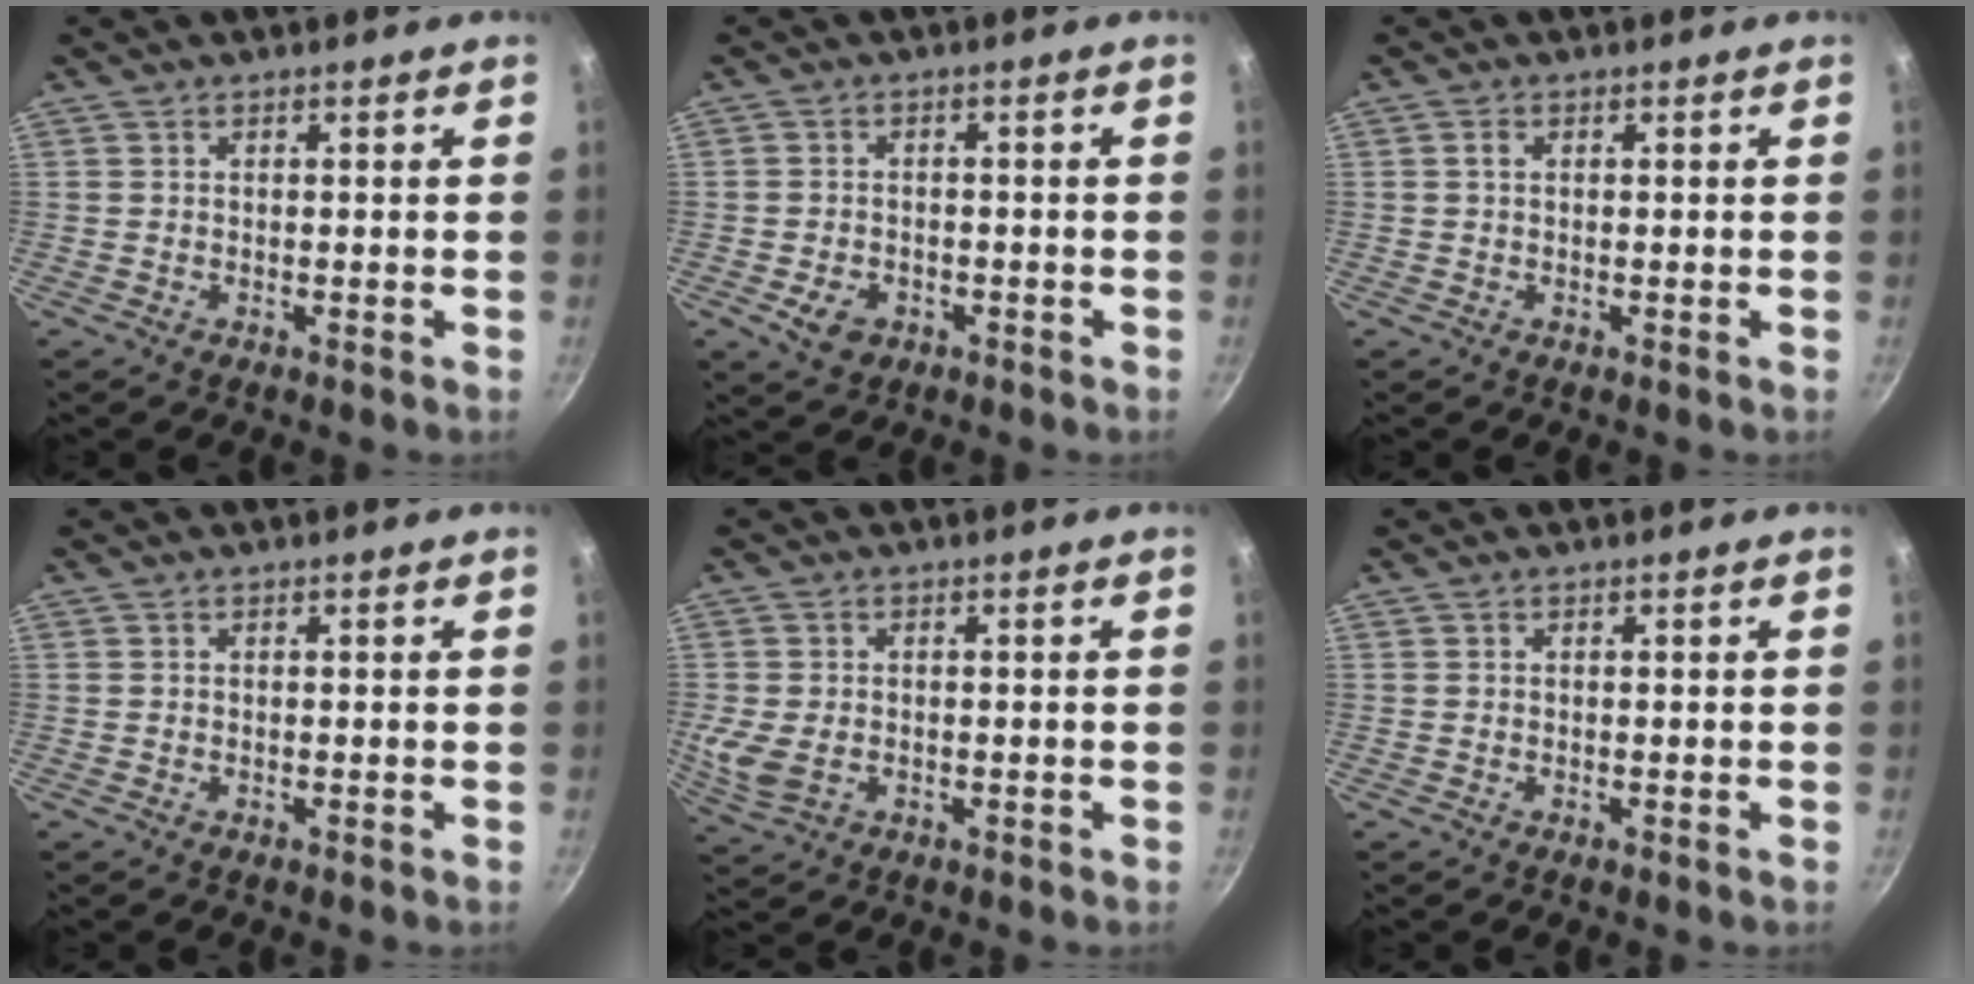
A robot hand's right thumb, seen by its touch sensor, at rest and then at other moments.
{"total": 4.7, "force": [-1.9, 3.4, 2.5], "torque": [-0.040, 0.011, -0.024]}
{"total": 1.2, "force": [0.3, 0.8, 0.8], "torque": [-0.015, 0.004, 0.004]}
{"total": 0.0}
{"total": 5.6, "force": [-0.8, 3.9, 3.8], "torque": [-0.082, -0.008, -0.009]}
{"total": 0.0}